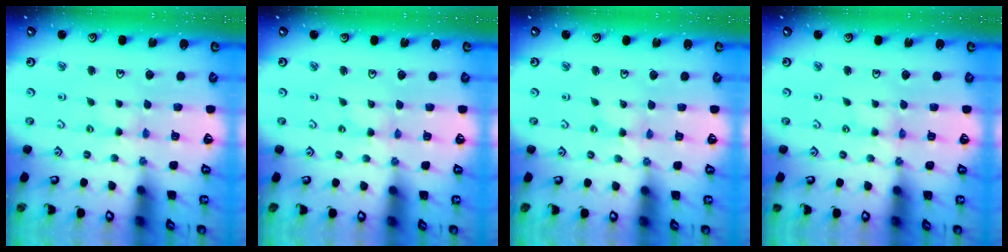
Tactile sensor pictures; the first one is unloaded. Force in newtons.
{"total": 0.0}
{"total": 0.0}
{"total": 0.0}